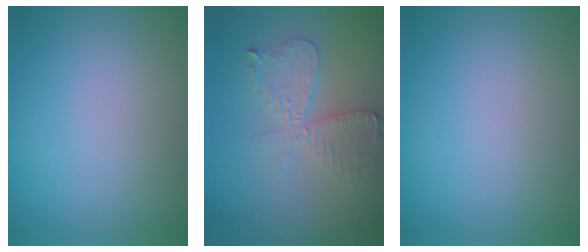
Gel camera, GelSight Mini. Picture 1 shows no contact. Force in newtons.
{"total": 3.4, "press": 3.3, "slide": 0.6}
{"total": 0.0}